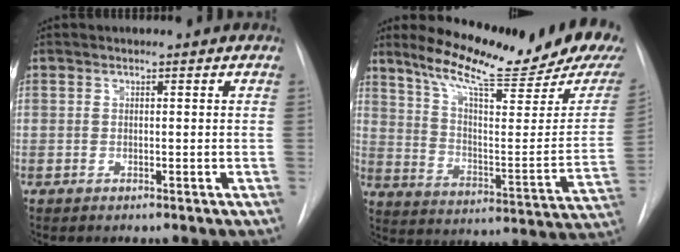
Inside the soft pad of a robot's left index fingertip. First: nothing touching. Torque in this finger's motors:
{"motor_torque": [1.03, -1.11, 0.36, 0.11]}